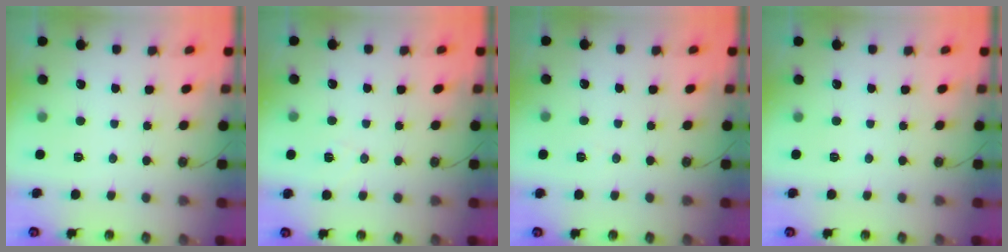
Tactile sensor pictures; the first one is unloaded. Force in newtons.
{"total": 6.9, "press": 5.7, "slide": 3.8}
{"total": 5.0, "press": 2.6, "slide": 4.3}
{"total": 0.0}